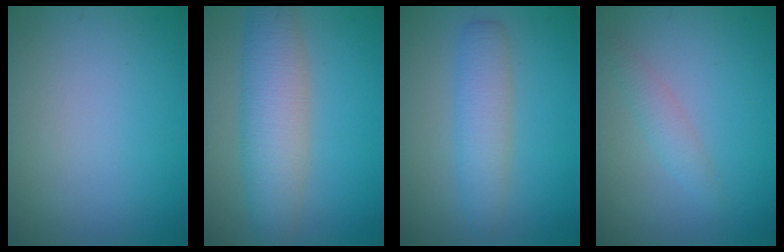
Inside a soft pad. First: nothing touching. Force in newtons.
{"total": 6.3, "press": 6.3, "slide": 0.2}
{"total": 3.6, "press": 3.6, "slide": 0.2}
{"total": 1.6, "press": 1.6, "slide": 0.1}